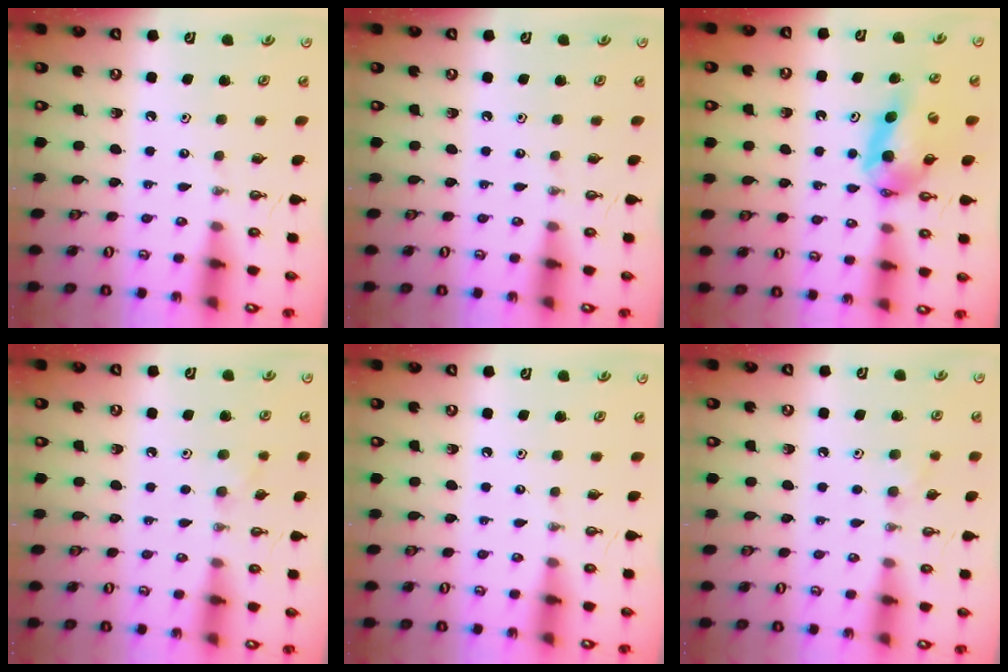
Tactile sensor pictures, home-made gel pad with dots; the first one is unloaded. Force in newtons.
{"total": 0.0}
{"total": 9.8, "press": 9.7, "slide": 1.4}
{"total": 6.4, "press": 5.7, "slide": 2.9}
{"total": 0.0}
{"total": 6.7, "press": 5.8, "slide": 3.4}